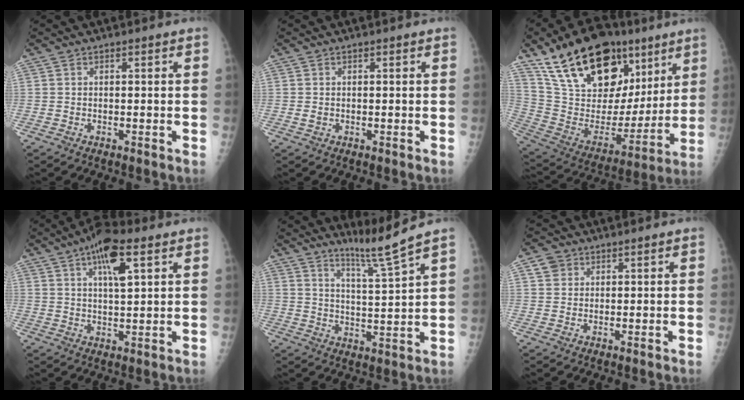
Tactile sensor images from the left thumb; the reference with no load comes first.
{"total": 1.3, "force": [0.0, 1.1, 0.7], "torque": [-0.009, 0.000, 0.002]}
{"total": 28.8, "force": [16.3, 15.5, 18.0], "torque": [-0.260, -0.019, 0.286]}
{"total": 9.5, "force": [4.5, 3.4, 7.7], "torque": [-0.118, -0.007, 0.073]}
{"total": 6.6, "force": [5.5, -2.1, 2.9], "torque": [-0.051, -0.063, 0.105]}
{"total": 2.8, "force": [1.3, 2.4, 0.6], "torque": [0.008, -0.003, 0.018]}